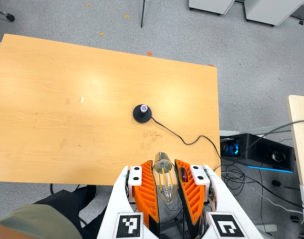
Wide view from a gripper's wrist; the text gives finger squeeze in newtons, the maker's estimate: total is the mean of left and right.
{"total": 17.9, "left": 19.2, "right": 16.6}